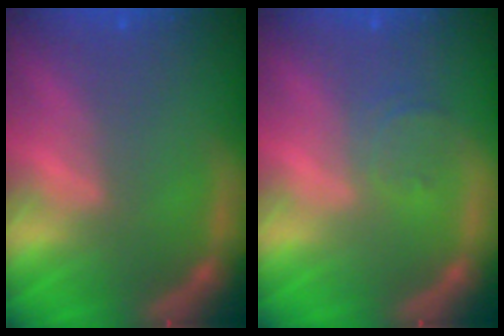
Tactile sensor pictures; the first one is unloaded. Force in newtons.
{"total": 1.9}